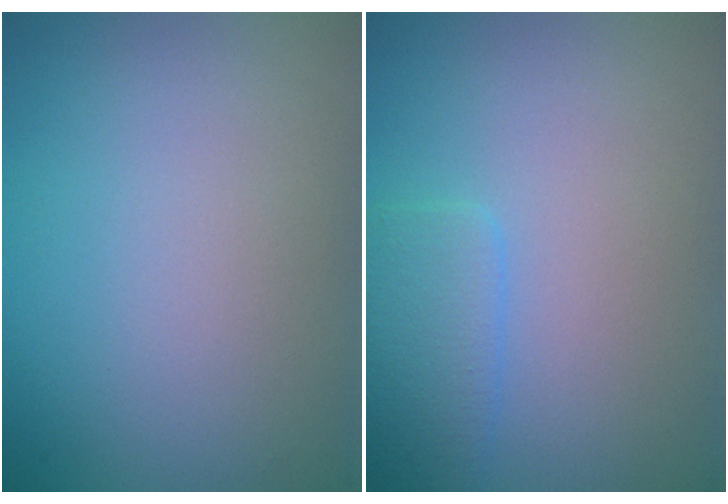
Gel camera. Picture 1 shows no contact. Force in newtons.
{"total": 2.4, "press": 2.4, "slide": 0.1}